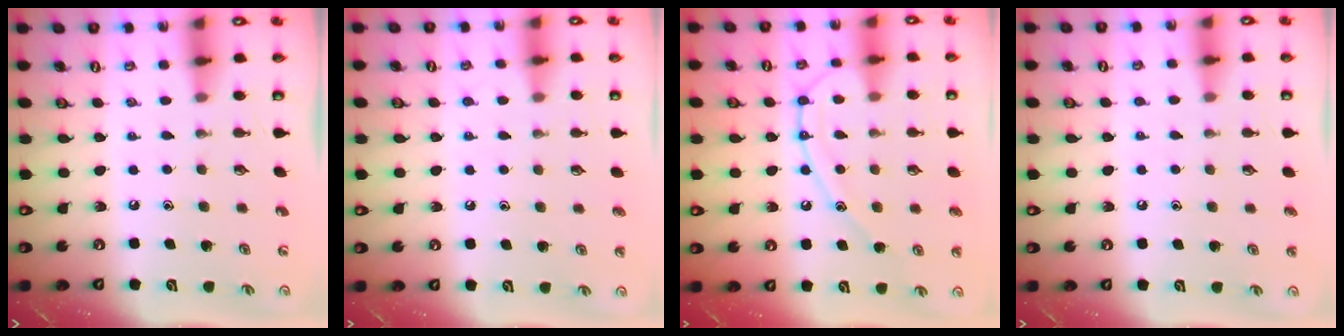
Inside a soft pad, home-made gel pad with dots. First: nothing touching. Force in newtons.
{"total": 4.4, "press": 4.3, "slide": 0.4}
{"total": 13.4, "press": 13.4, "slide": 1.1}
{"total": 3.6, "press": 3.5, "slide": 0.4}